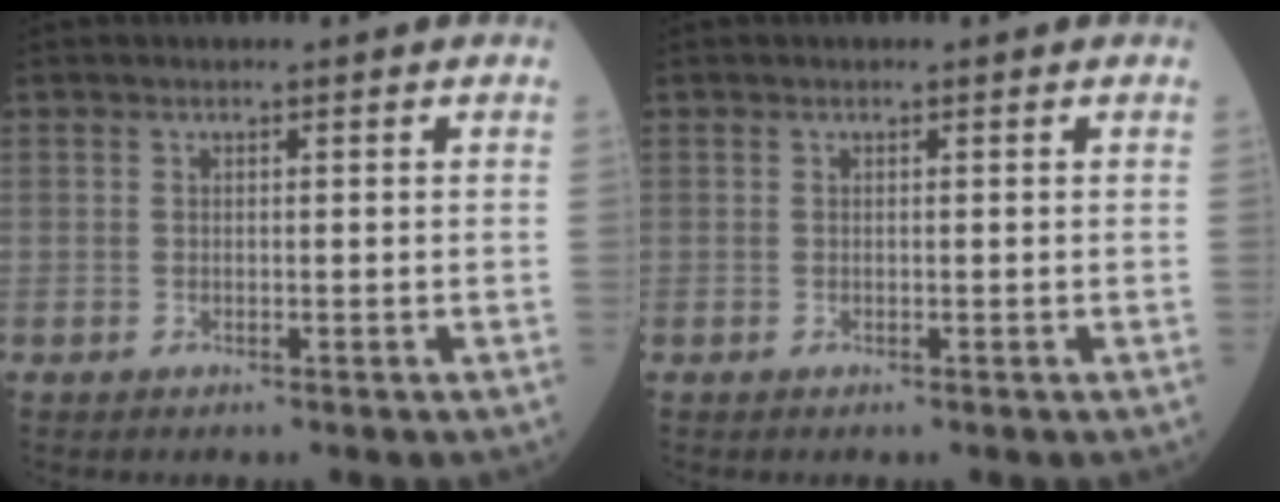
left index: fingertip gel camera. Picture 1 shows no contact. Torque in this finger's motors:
{"motor_torque": [0.00, 0.00, 0.00, 0.00]}